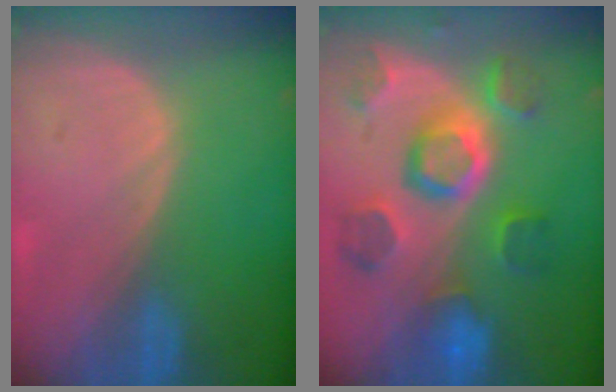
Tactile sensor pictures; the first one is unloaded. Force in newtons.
{"total": 11.1, "press": 9.9, "slide": 5.0}